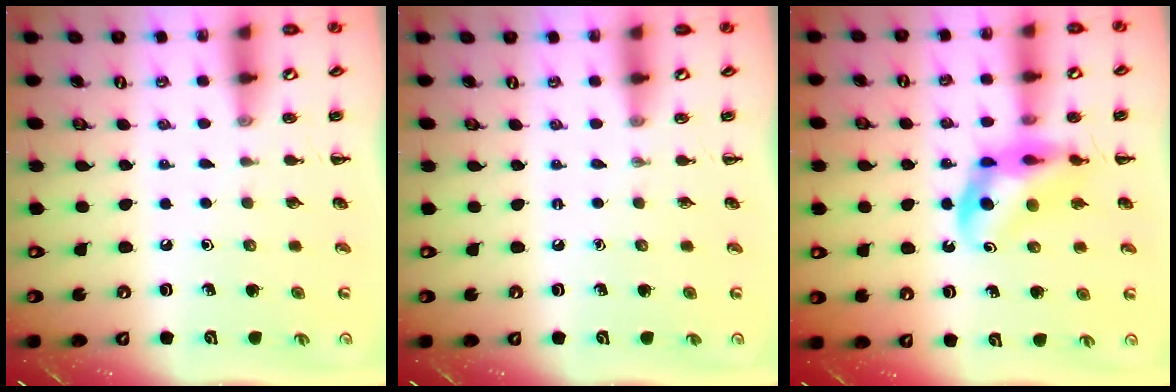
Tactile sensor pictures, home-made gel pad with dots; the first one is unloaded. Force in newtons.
{"total": 0.0}
{"total": 11.2, "press": 10.7, "slide": 3.1}